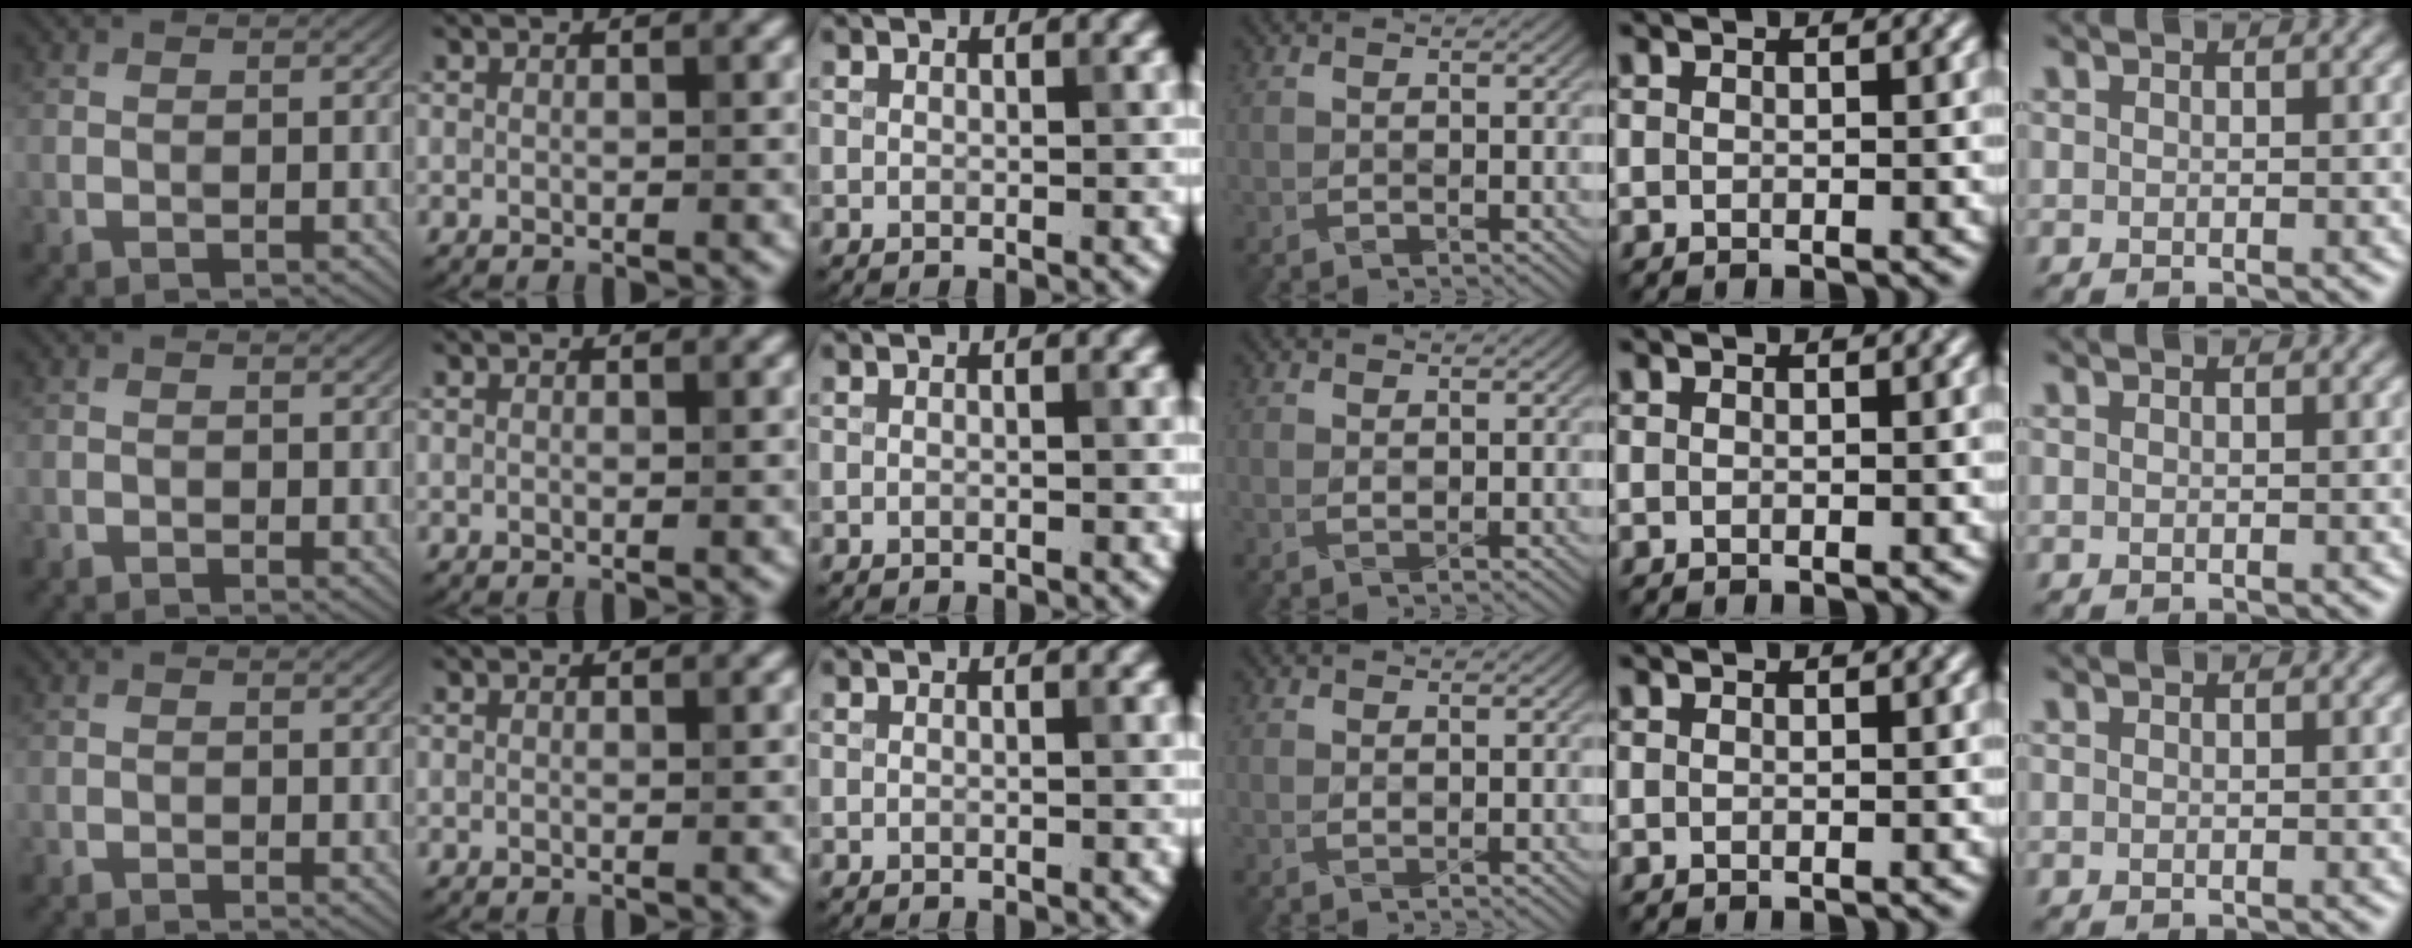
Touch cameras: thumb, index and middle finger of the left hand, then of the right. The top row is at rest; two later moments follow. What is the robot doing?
{"motion": "wrap", "object": "aluminum foil"}